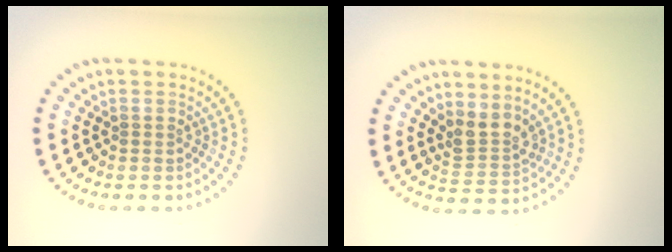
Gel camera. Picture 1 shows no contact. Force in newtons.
{"total": 2.6, "press": 1.9, "slide": 1.8}